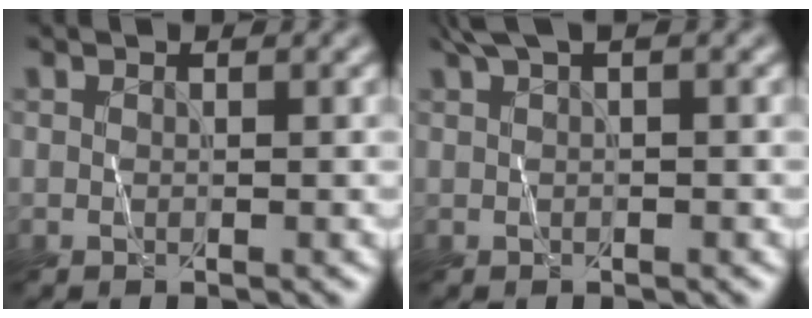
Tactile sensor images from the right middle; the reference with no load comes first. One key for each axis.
{"total": 2.4, "fx": 1.4, "fy": 0.5, "fz": 1.9, "tx": -0.033, "ty": 0.004, "tz": 0.025}